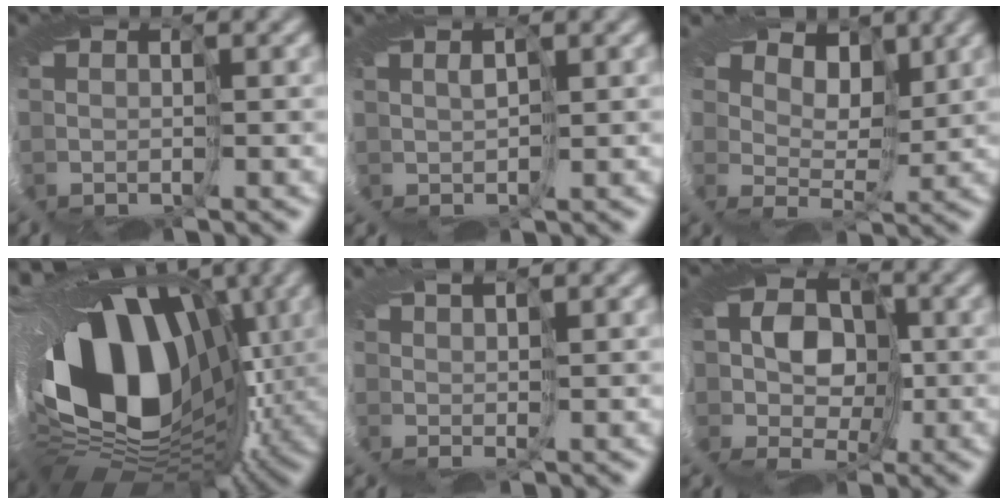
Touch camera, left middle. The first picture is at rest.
{"total": 2.0, "force": [0.9, -1.6, -0.9], "torque": [0.013, 0.016, 0.005]}
{"total": 4.8, "force": [4.4, 1.5, 1.3], "torque": [-0.012, 0.016, 0.043]}
{"total": 17.0, "force": [1.5, 11.0, 12.9], "torque": [-0.211, -0.045, 0.004]}
{"total": 3.4, "force": [0.9, -3.0, -1.2], "torque": [0.030, 0.004, -0.007]}
{"total": 5.3, "force": [0.2, 4.4, 2.9], "torque": [-0.011, 0.019, -0.044]}